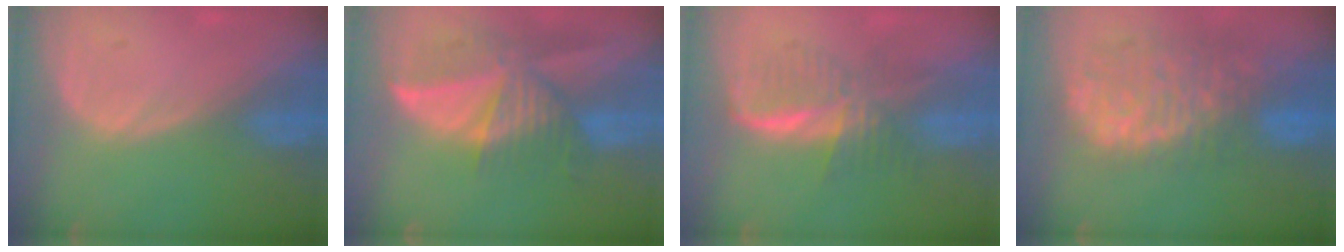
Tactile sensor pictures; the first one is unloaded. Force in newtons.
{"total": 9.6, "press": 8.4, "slide": 4.5}
{"total": 6.2, "press": 6.2, "slide": 0.7}
{"total": 11.7, "press": 9.8, "slide": 6.4}